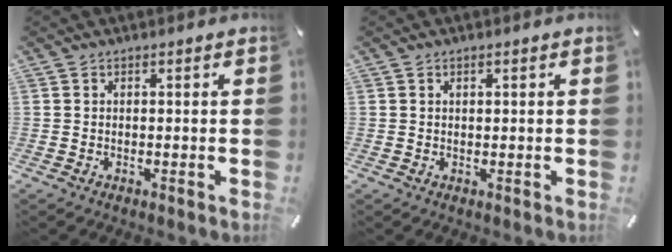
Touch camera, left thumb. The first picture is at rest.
{"total": 0.7, "force": [0.3, 0.3, 0.5], "torque": [-0.010, 0.002, 0.005]}